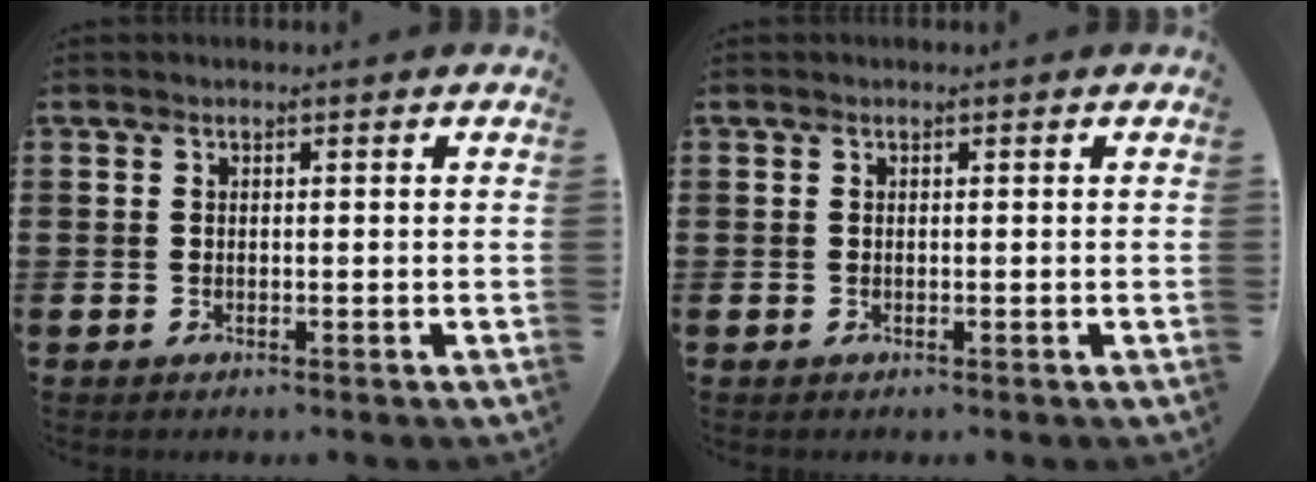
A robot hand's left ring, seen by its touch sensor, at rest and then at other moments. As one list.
[{"total": 0.0}]